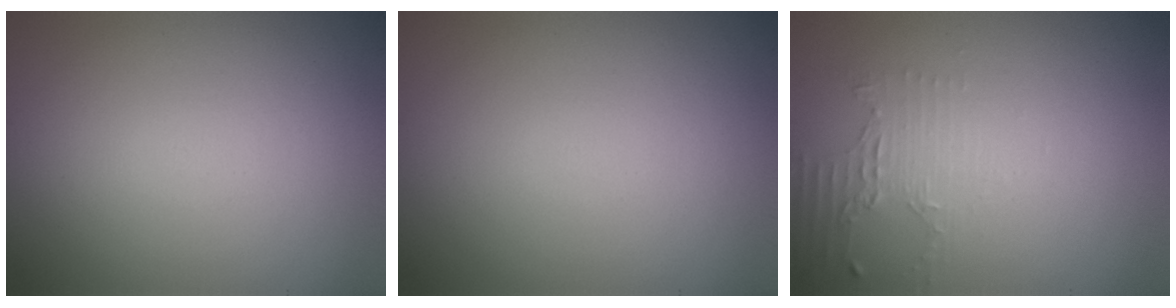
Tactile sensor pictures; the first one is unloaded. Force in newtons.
{"total": 0.0}
{"total": 2.0, "press": 1.4, "slide": 1.4}